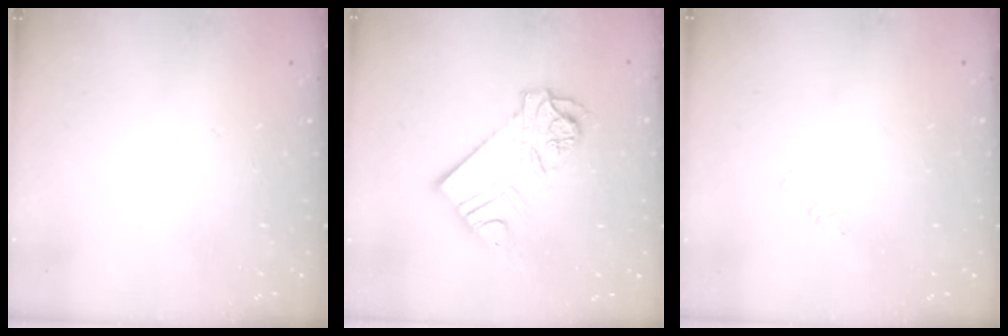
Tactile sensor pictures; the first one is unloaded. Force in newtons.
{"total": 13.1, "press": 13.0, "slide": 1.3}
{"total": 1.7, "press": 1.7, "slide": 0.3}